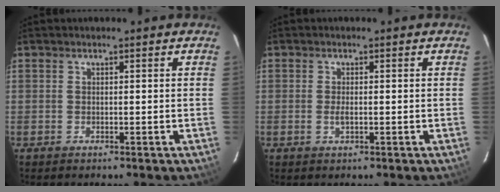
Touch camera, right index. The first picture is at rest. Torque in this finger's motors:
{"motor_torque": [0.04, 0.10, -0.01, 0.00]}